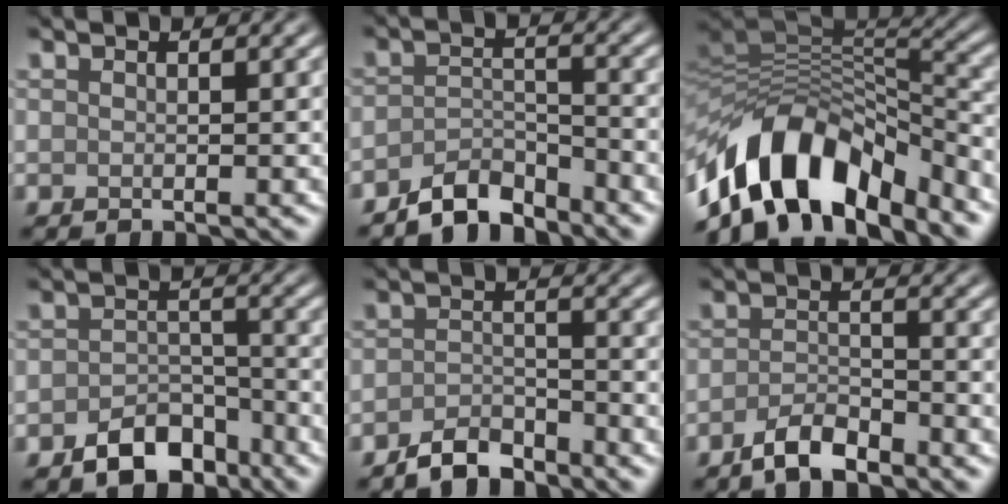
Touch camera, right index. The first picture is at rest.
{"total": 3.7, "force": [-3.3, 1.2, 1.2], "torque": [-0.019, 0.005, -0.066]}
{"total": 12.8, "force": [-7.5, 6.5, 8.0], "torque": [-0.130, 0.015, -0.135]}
{"total": 4.8, "force": [-3.2, 2.9, 2.1], "torque": [-0.024, -0.001, -0.056]}
{"total": 3.0, "force": [-2.6, 1.0, 1.1], "torque": [-0.017, 0.007, -0.053]}
{"total": 3.1, "force": [-2.3, 1.0, 1.8], "torque": [-0.035, 0.004, -0.048]}